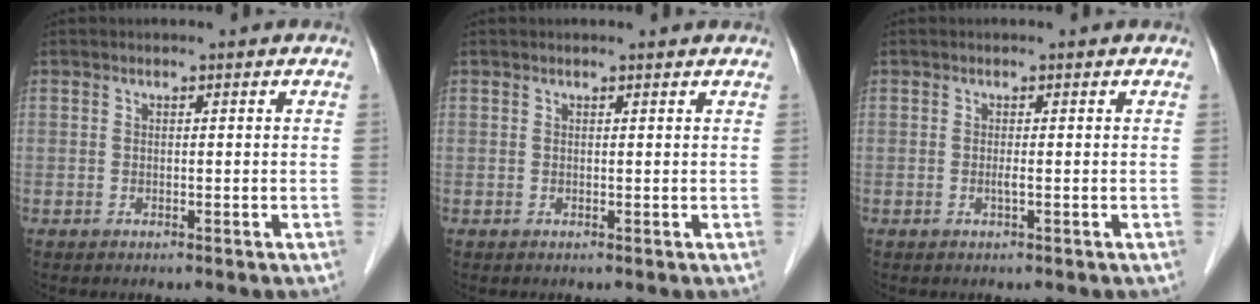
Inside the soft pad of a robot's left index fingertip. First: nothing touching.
{"total": 1.3, "force": [1.2, 0.0, 0.3], "torque": [-0.011, 0.002, 0.012]}
{"total": 0.7, "force": [-0.3, -0.2, 0.6], "torque": [-0.011, -0.004, -0.007]}